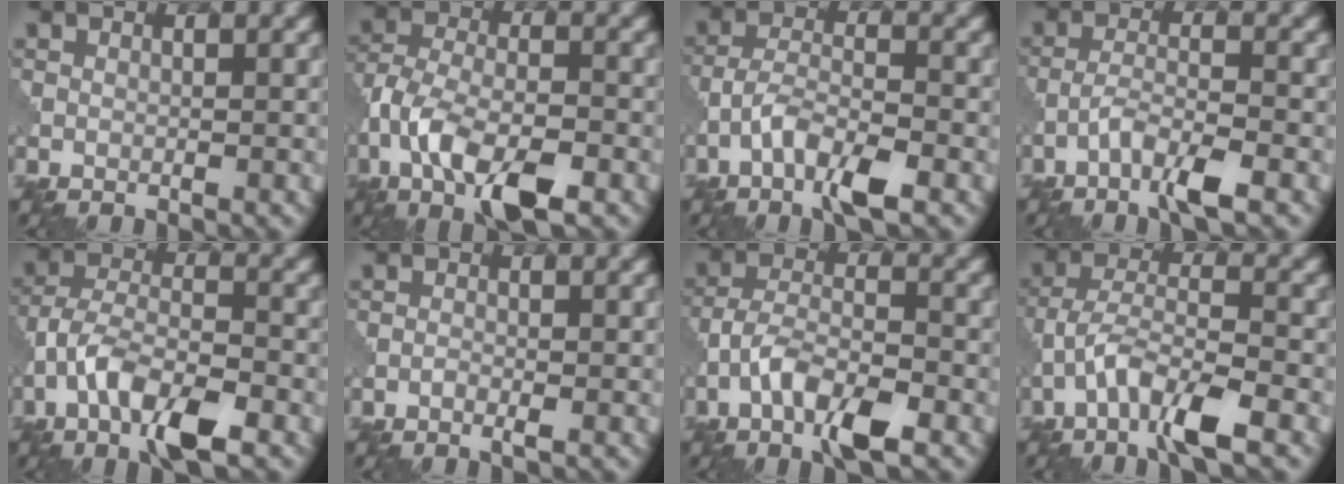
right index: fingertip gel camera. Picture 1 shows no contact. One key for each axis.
{"total": 8.1, "fx": -4.2, "fy": 3.2, "fz": 6.1, "tx": -0.120, "ty": 0.002, "tz": -0.087}
{"total": 4.8, "fx": -2.7, "fy": 1.4, "fz": 3.7, "tx": -0.072, "ty": 0.005, "tz": -0.057}
{"total": 4.0, "fx": -2.4, "fy": 0.7, "fz": 3.2, "tx": -0.064, "ty": 0.005, "tz": -0.056}
{"total": 7.0, "fx": -3.7, "fy": 2.7, "fz": 5.3, "tx": -0.102, "ty": 0.005, "tz": -0.078}
{"total": 0.9, "fx": -0.5, "fy": 0.2, "fz": 0.7, "tx": -0.016, "ty": 0.000, "tz": -0.012}
{"total": 5.9, "fx": -3.1, "fy": 2.1, "fz": 4.5, "tx": -0.087, "ty": 0.005, "tz": -0.065}
{"total": 5.9, "fx": -3.4, "fy": 1.5, "fz": 4.6, "tx": -0.091, "ty": 0.004, "tz": -0.072}